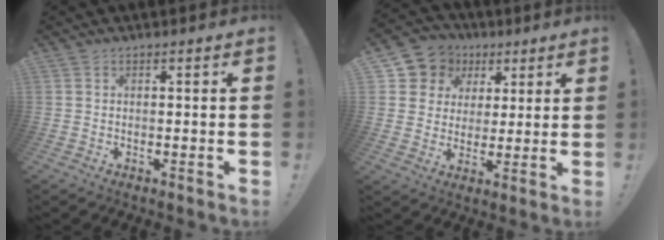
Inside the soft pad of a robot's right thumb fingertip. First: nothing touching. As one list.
[{"total": 9.1, "force": [3.1, 8.3, 2.0], "torque": [-0.024, -0.022, 0.065]}]